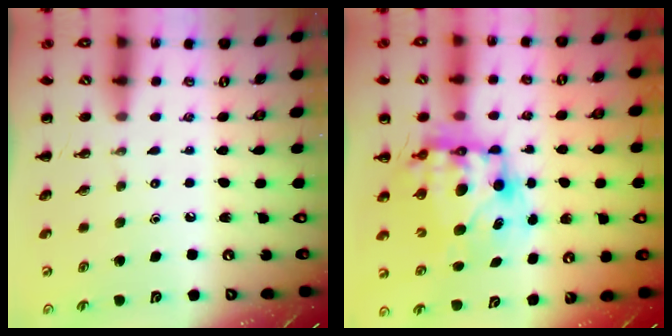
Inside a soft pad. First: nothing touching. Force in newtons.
{"total": 10.2, "press": 9.9, "slide": 2.5}